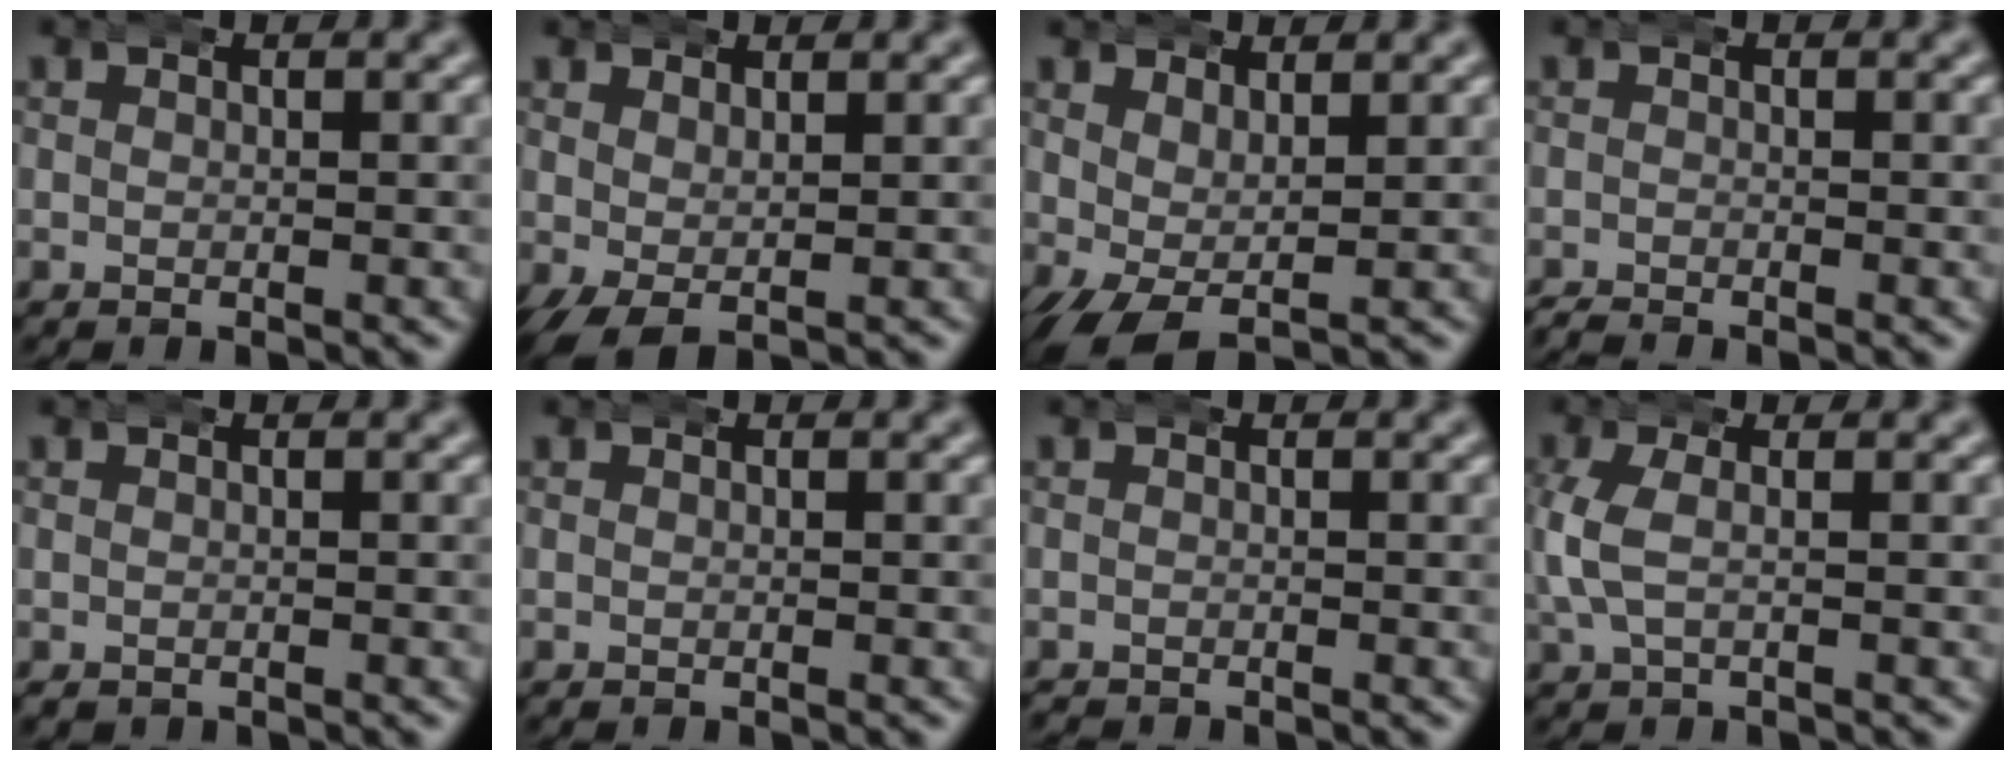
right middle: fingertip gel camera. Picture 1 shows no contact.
{"total": 2.2, "force": [-0.3, 1.1, 1.9], "torque": [-0.036, -0.015, 0.007]}
{"total": 5.1, "force": [-1.2, 3.1, 3.8], "torque": [-0.090, -0.035, 0.001]}
{"total": 1.1, "force": [-1.1, 0.1, 0.0], "torque": [-0.003, -0.007, -0.020]}
{"total": 0.7, "force": [-0.5, 0.5, 0.1], "torque": [-0.006, -0.006, -0.006]}
{"total": 0.0}
{"total": 0.5, "force": [-0.5, 0.0, -0.1], "torque": [-0.002, -0.007, -0.007]}
{"total": 3.3, "force": [0.1, 2.0, 2.7], "torque": [-0.072, 0.001, 0.004]}